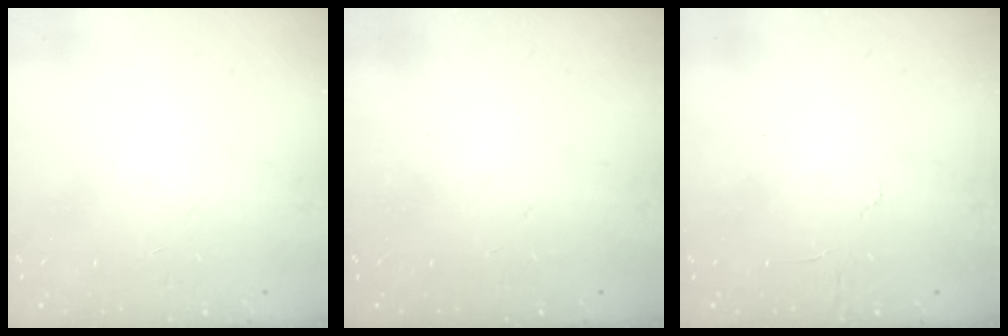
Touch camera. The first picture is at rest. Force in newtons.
{"total": 0.0}
{"total": 3.5, "press": 3.5, "slide": 0.3}